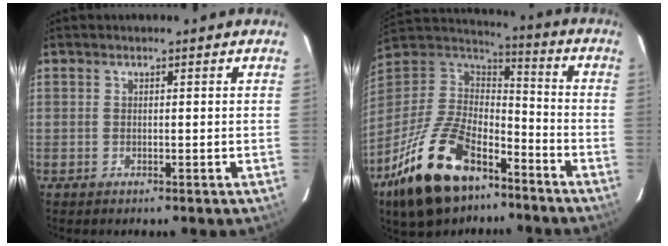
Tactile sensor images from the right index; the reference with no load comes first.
{"total": 23.9, "force": [-14.5, 12.2, 14.6], "torque": [-0.310, -0.010, -0.245]}